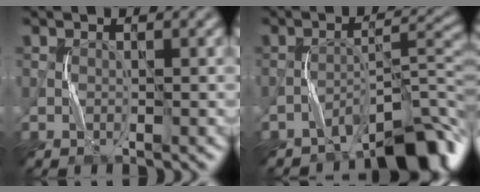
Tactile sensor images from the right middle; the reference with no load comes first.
{"total": 6.4, "force": [-5.2, 1.5, 3.4], "torque": [-0.033, 0.017, -0.085]}